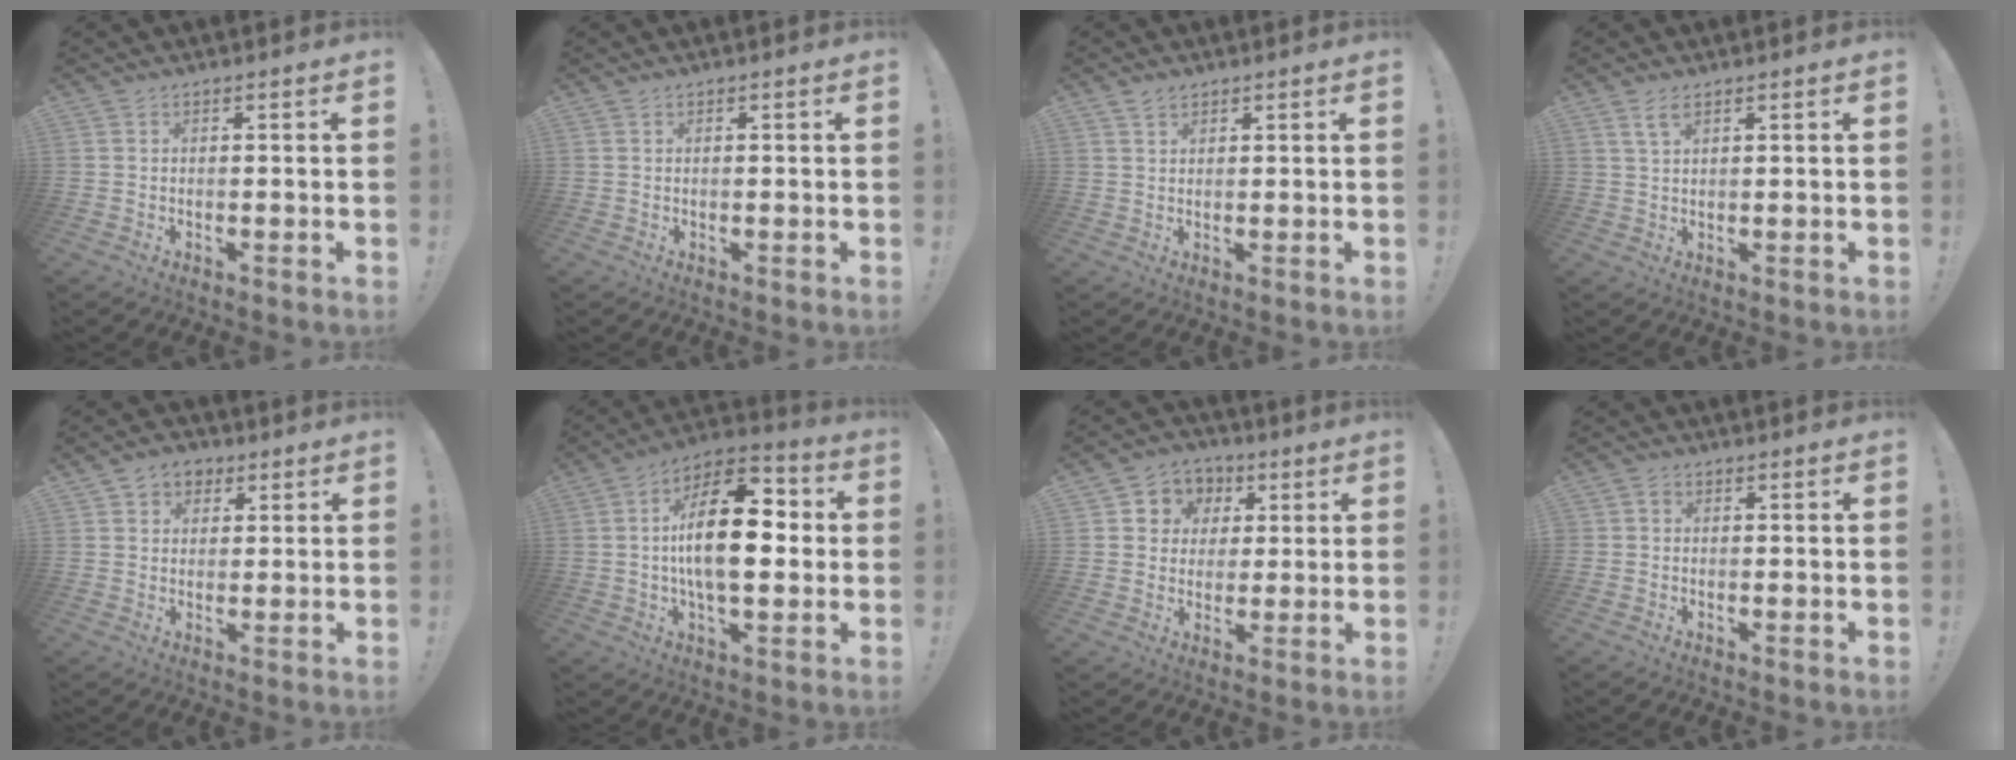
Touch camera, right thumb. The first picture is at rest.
{"total": 0.0}
{"total": 2.2, "force": [1.8, 1.0, 1.0], "torque": [-0.021, -0.004, 0.033]}
{"total": 3.1, "force": [1.8, 0.9, 2.4], "torque": [-0.049, -0.002, 0.033]}
{"total": 5.5, "force": [2.4, 4.6, 1.7], "torque": [-0.021, -0.008, 0.046]}
{"total": 20.7, "force": [0.7, 10.0, 18.2], "torque": [-0.297, 0.001, 0.003]}
{"total": 7.5, "force": [0.9, 7.2, 1.8], "torque": [-0.018, -0.004, 0.022]}
{"total": 1.3, "force": [-0.2, 1.1, 0.6], "torque": [-0.010, 0.004, -0.005]}